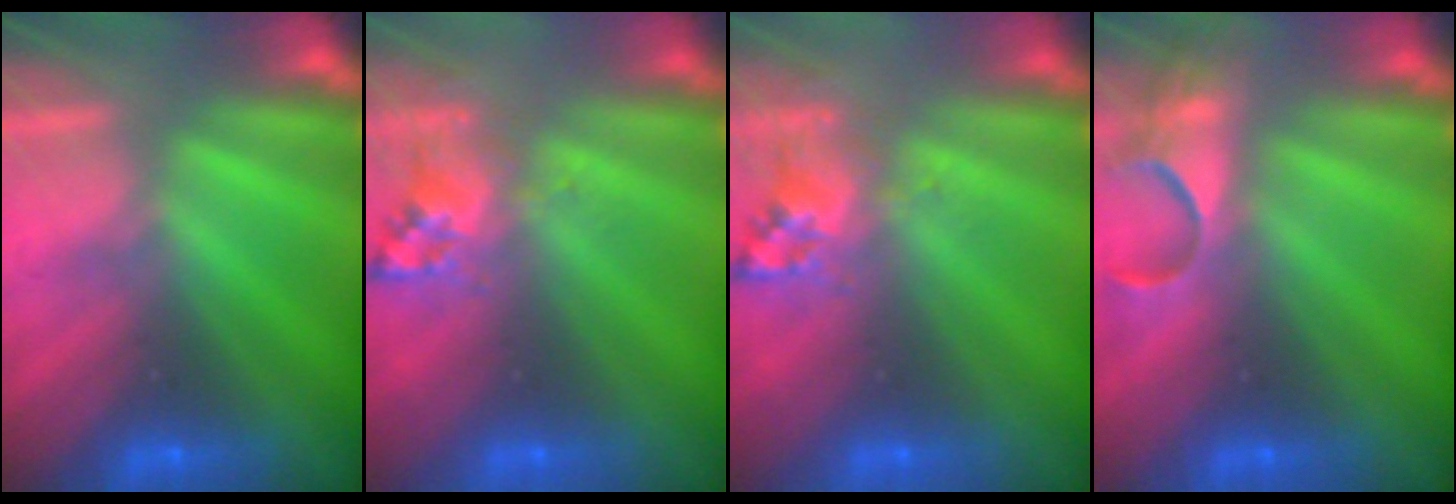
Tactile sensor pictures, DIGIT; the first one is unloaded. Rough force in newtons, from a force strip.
{"total": 2.5}
{"total": 2.5}
{"total": 4.7}